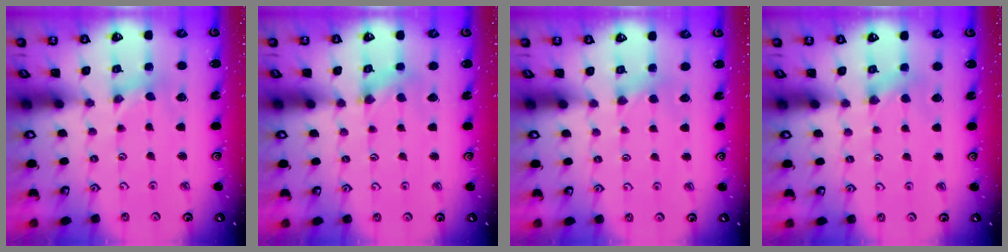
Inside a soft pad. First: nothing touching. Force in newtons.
{"total": 1.4, "press": 1.3, "slide": 0.3}
{"total": 2.8, "press": 2.7, "slide": 0.5}
{"total": 2.8, "press": 2.7, "slide": 0.6}